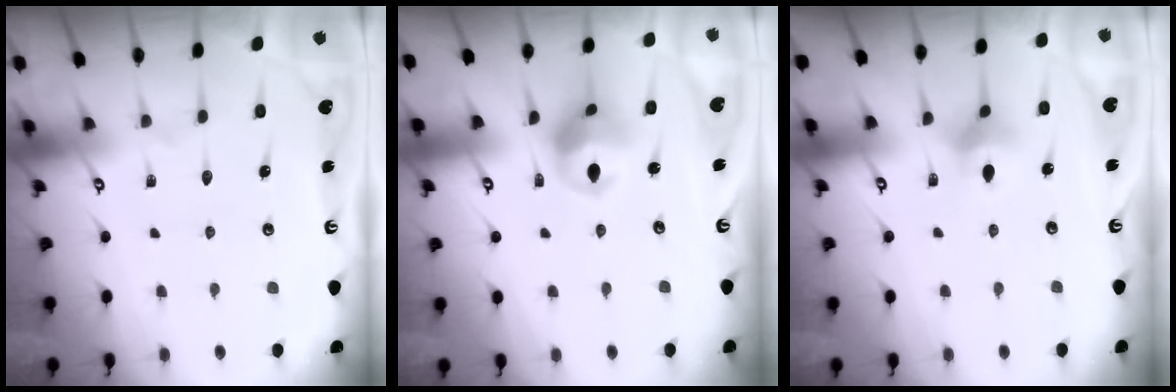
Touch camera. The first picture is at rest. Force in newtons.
{"total": 10.2, "press": 10.1, "slide": 1.0}
{"total": 5.8, "press": 5.8, "slide": 0.6}